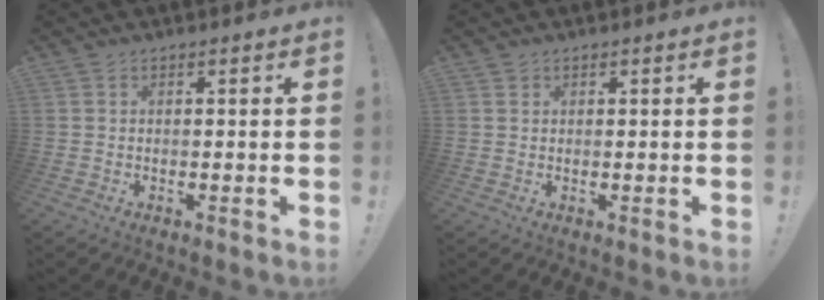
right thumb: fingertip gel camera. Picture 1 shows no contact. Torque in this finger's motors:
{"motor_torque": [-0.20, 0.02, 0.02, -0.15, 0.00]}